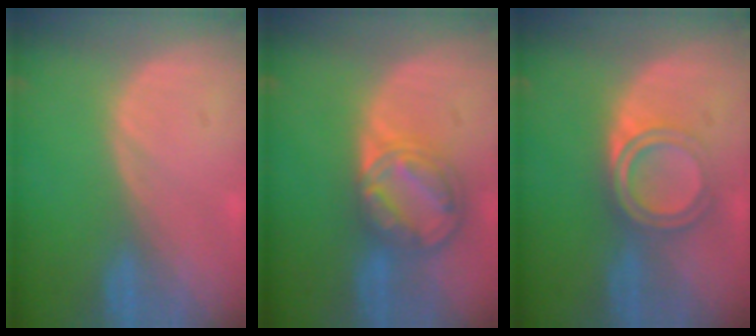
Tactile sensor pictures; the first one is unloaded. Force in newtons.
{"total": 8.6, "press": 7.2, "slide": 4.6}
{"total": 5.3, "press": 4.9, "slide": 2.0}